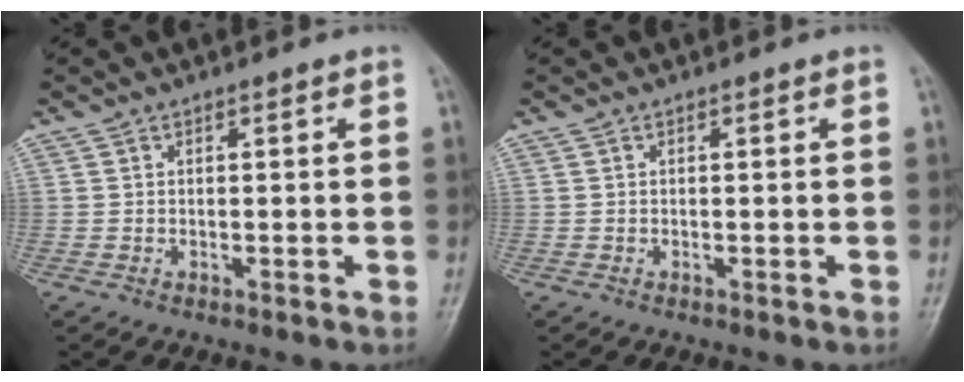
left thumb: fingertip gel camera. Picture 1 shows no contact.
{"total": 0.0}